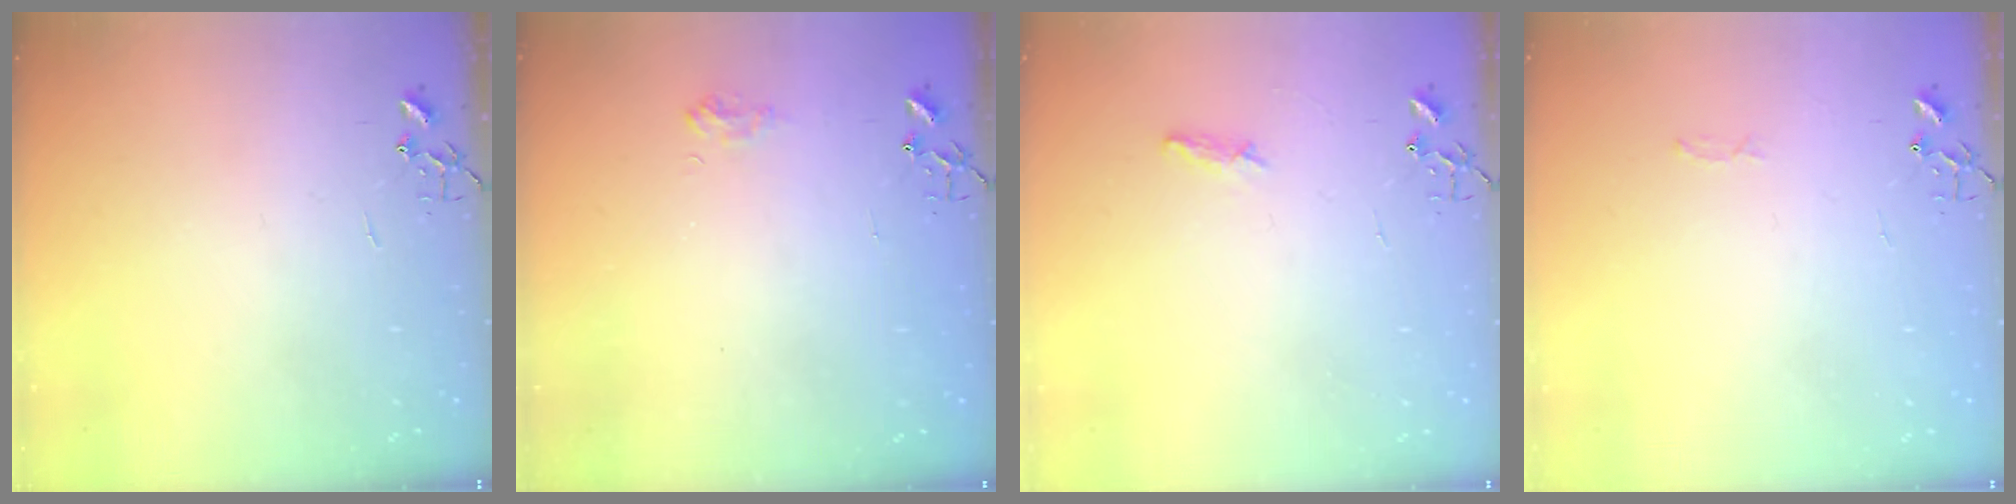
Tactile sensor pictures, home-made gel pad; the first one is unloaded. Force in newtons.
{"total": 6.9, "press": 6.9, "slide": 0.7}
{"total": 5.9, "press": 5.8, "slide": 0.7}
{"total": 2.8, "press": 2.8, "slide": 0.4}